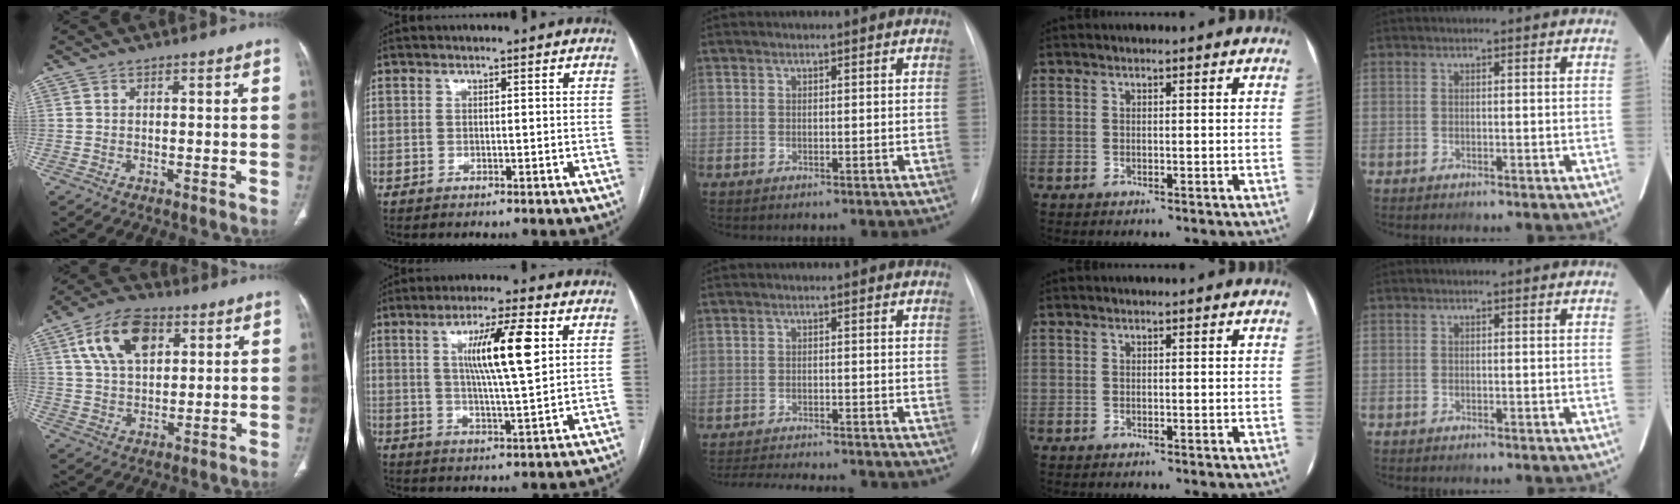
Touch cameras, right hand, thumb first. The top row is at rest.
{"thumb": {"total": 12.7, "force": [5.0, 7.4, 9.0], "torque": [-0.148, -0.004, 0.091]}, "index": {"total": 10.7, "force": [3.1, 0.5, 10.2], "torque": [-0.175, 0.003, 0.052]}, "middle": {"total": 11.0, "force": [-10.3, 1.4, 3.7], "torque": [-0.059, -0.006, -0.142]}}